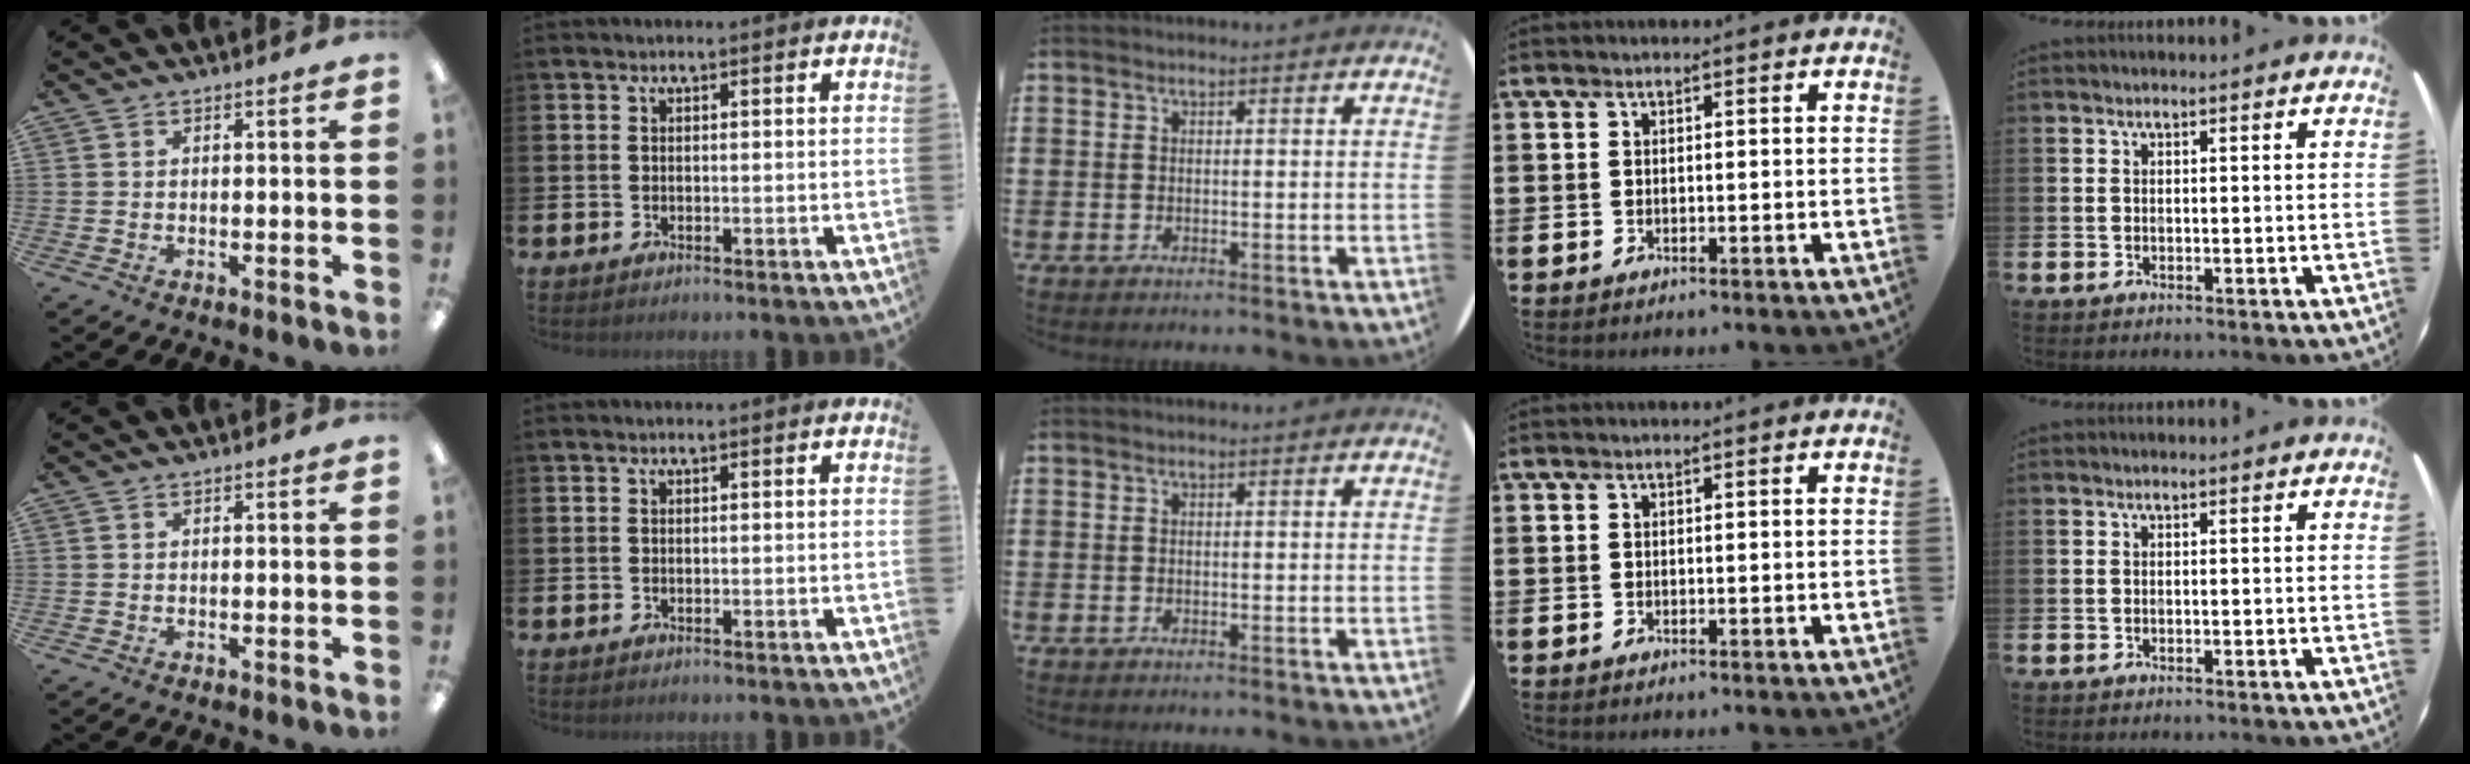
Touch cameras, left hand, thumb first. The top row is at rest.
{}